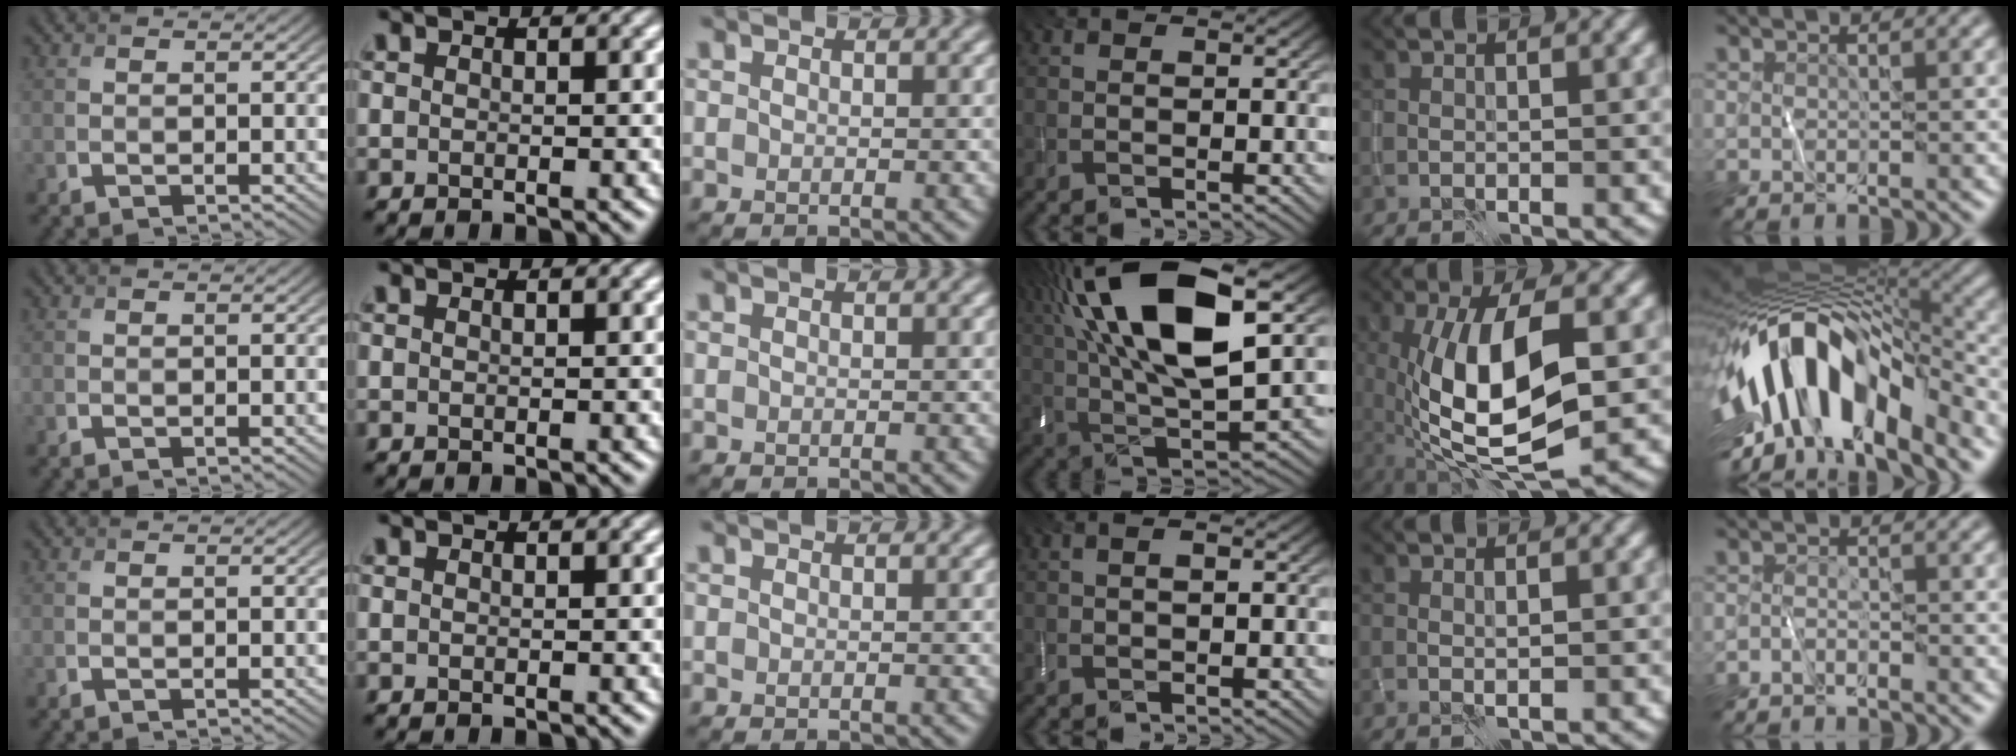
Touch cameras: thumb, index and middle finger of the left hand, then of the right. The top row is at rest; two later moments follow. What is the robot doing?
{"motion": "wipe", "object": "whiteboard"}